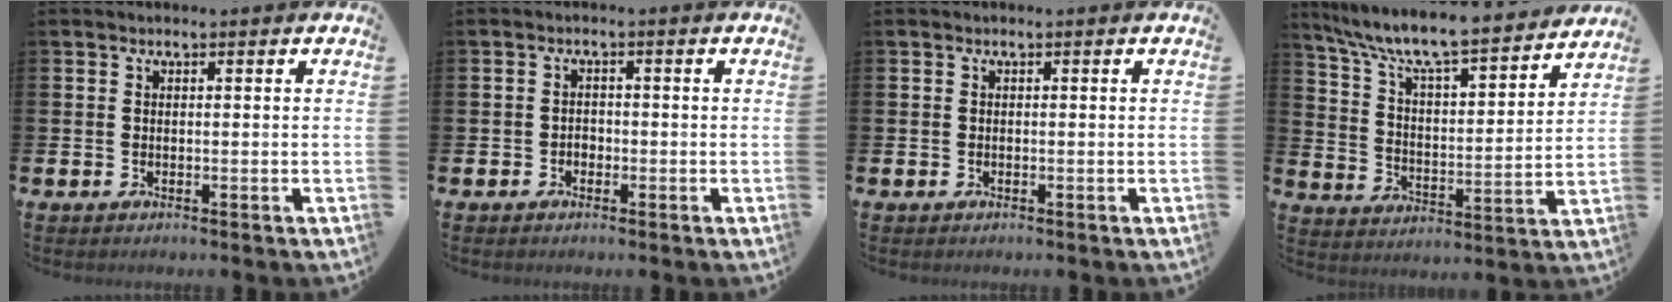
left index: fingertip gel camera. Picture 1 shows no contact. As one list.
[{"total": 1.4, "force": [-0.8, 1.0, 0.3], "torque": [-0.007, 0.001, -0.017]}, {"total": 0.0}, {"total": 9.0, "force": [8.3, 1.0, 3.4], "torque": [-0.098, -0.065, 0.137]}]